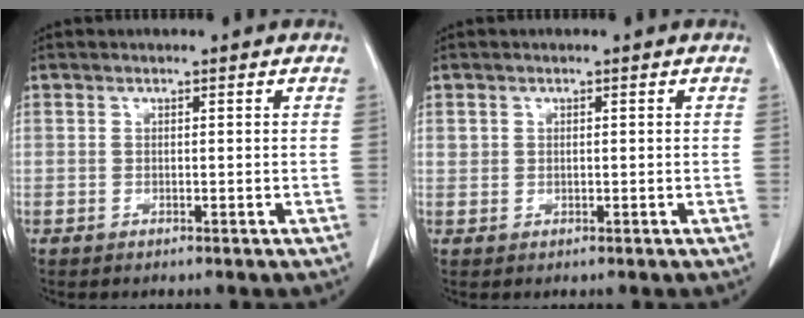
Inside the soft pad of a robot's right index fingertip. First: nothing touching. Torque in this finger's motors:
{"motor_torque": [0.19, 0.12, 0.09, 0.03]}